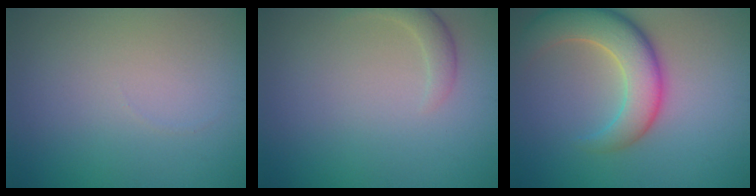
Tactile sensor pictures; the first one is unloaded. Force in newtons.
{"total": 1.5, "press": 1.5, "slide": 0.1}
{"total": 7.0, "press": 7.0, "slide": 0.5}